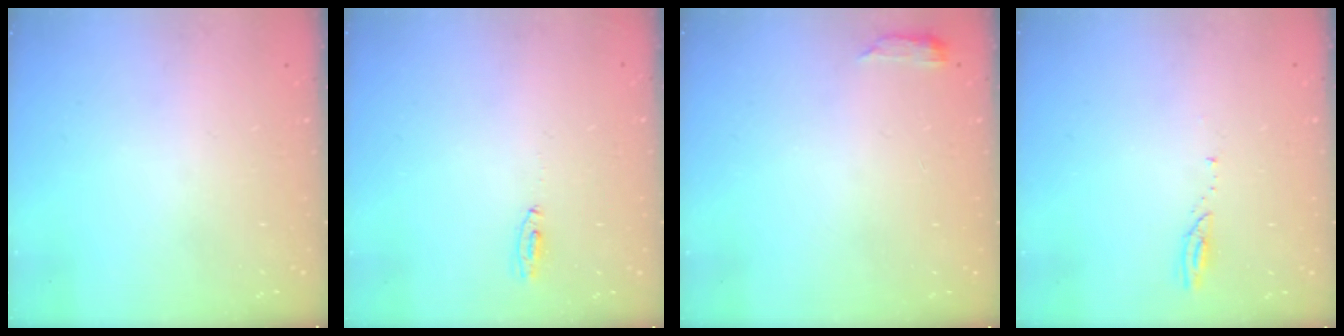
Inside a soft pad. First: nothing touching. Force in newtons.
{"total": 3.4, "press": 3.0, "slide": 1.6}
{"total": 2.8, "press": 2.8, "slide": 0.5}
{"total": 4.4, "press": 4.3, "slide": 0.7}